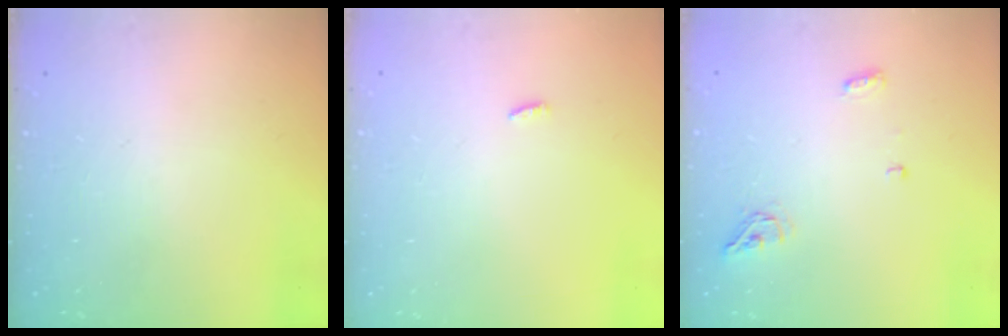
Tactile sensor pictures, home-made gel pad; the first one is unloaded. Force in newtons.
{"total": 6.6, "press": 2.7, "slide": 6.1}
{"total": 4.9, "press": 4.8, "slide": 1.0}